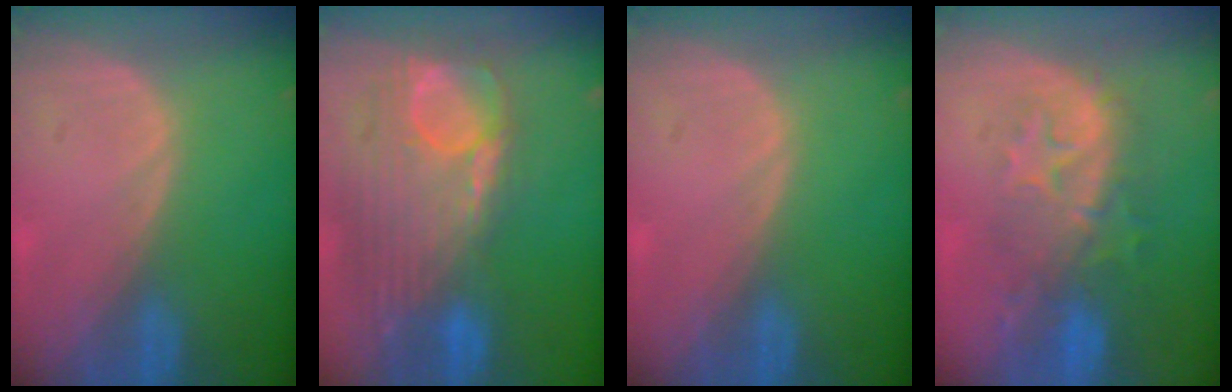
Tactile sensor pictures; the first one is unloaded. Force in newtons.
{"total": 12.8, "press": 10.8, "slide": 6.9}
{"total": 0.0}
{"total": 9.1, "press": 8.6, "slide": 3.0}